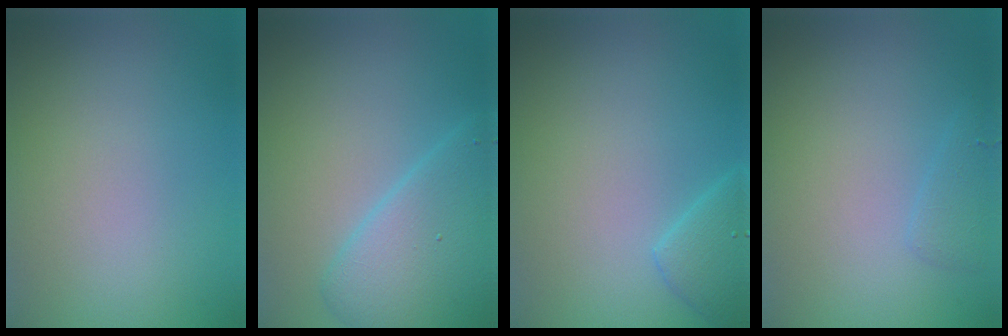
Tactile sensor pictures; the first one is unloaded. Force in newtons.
{"total": 5.3, "press": 5.3, "slide": 0.3}
{"total": 2.2, "press": 2.2, "slide": 0.3}
{"total": 1.2, "press": 1.2, "slide": 0.1}